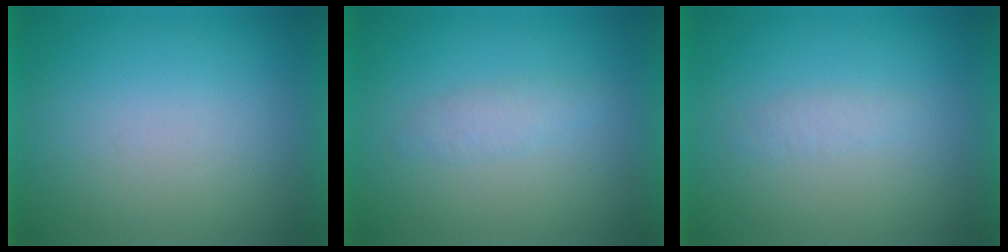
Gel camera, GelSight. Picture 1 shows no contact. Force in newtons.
{"total": 1.9}
{"total": 1.3}